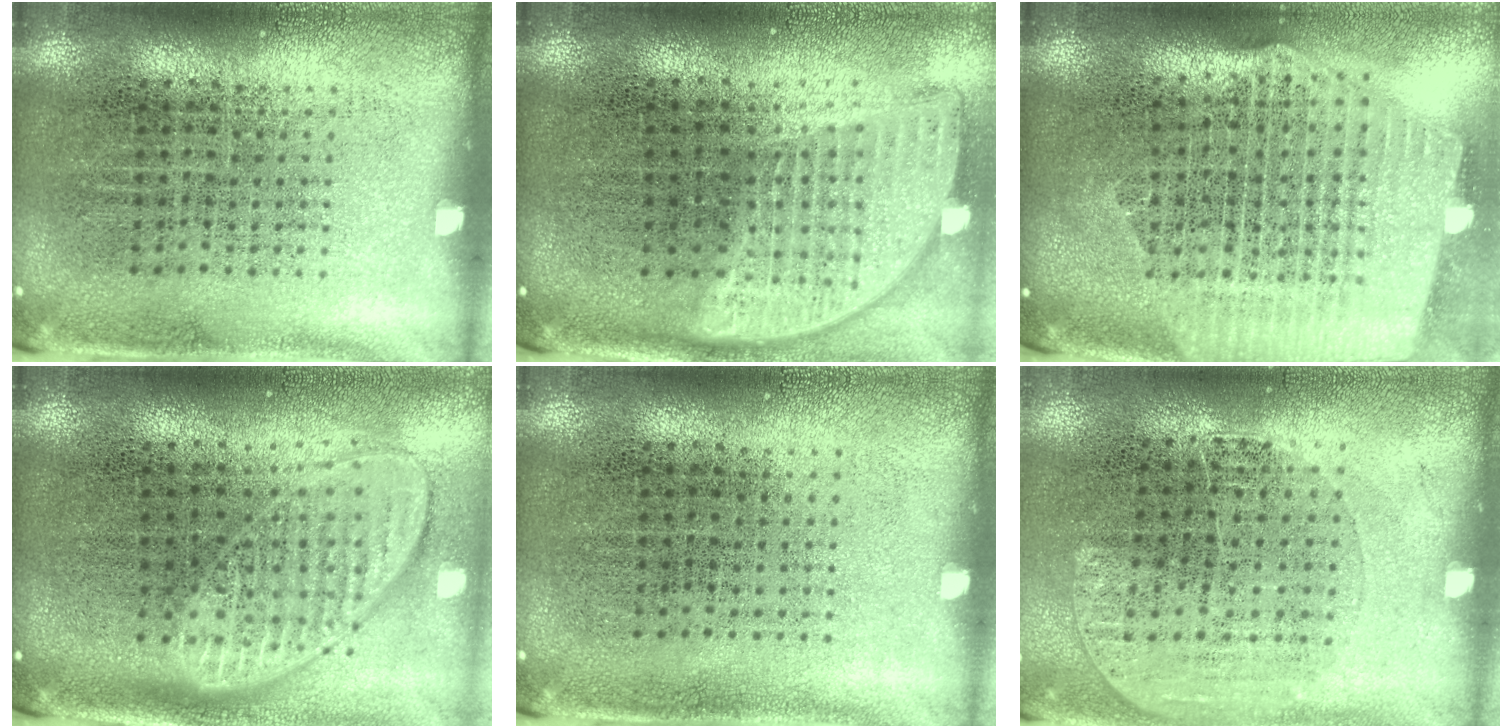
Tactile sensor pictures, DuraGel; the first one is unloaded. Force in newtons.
{"total": 2.0, "press": 1.6, "slide": 1.1}
{"total": 2.7, "press": 2.3, "slide": 1.4}
{"total": 1.9, "press": 1.5, "slide": 1.2}
{"total": 0.0}
{"total": 1.1, "press": 0.9, "slide": 0.6}